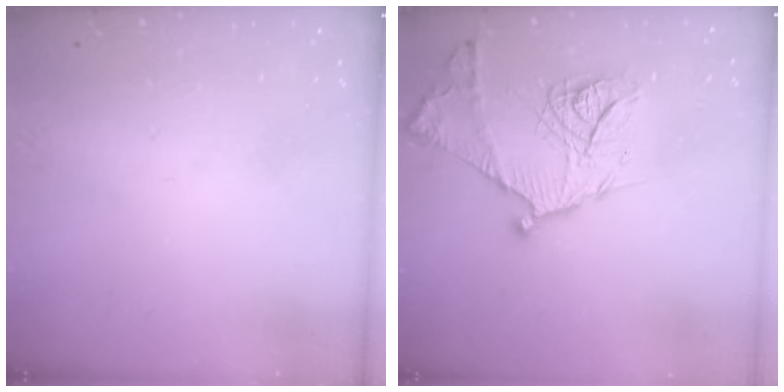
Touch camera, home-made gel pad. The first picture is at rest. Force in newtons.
{"total": 18.1, "press": 18.0, "slide": 1.6}